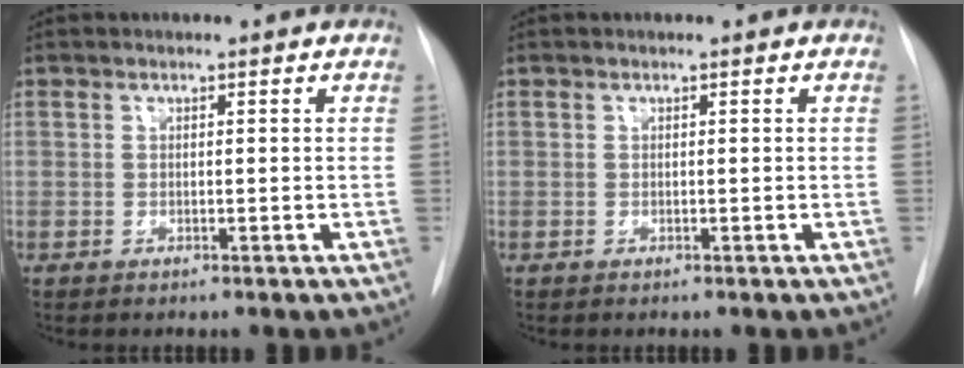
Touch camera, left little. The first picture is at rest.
{"total": 0.0}